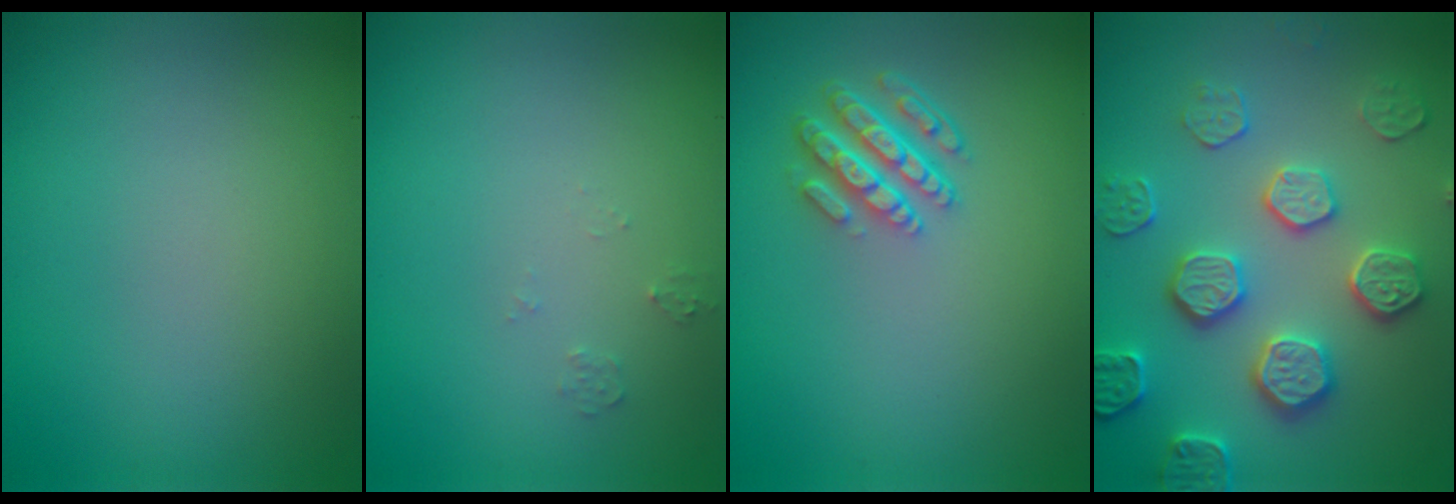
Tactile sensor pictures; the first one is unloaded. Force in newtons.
{"total": 0.7, "press": 0.7, "slide": 0.1}
{"total": 4.5, "press": 3.4, "slide": 3.0}
{"total": 4.8, "press": 4.5, "slide": 1.5}